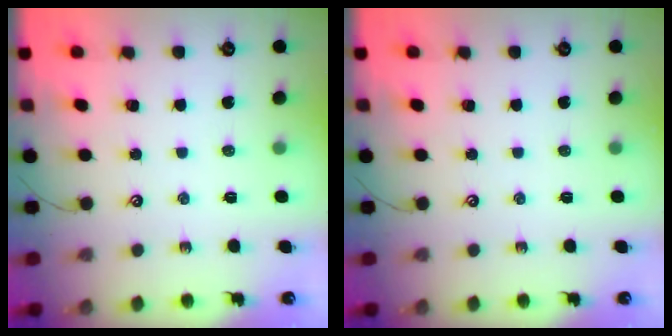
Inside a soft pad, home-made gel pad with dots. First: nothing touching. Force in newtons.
{"total": 0.0}